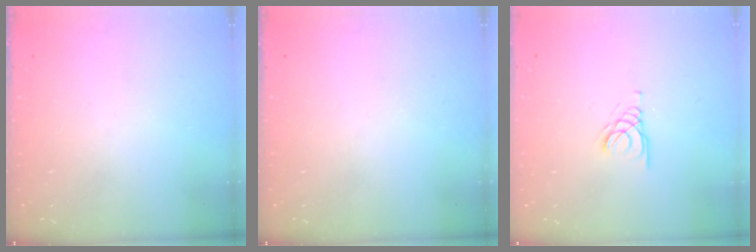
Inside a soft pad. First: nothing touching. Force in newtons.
{"total": 0.0}
{"total": 1.6, "press": 1.6, "slide": 0.2}